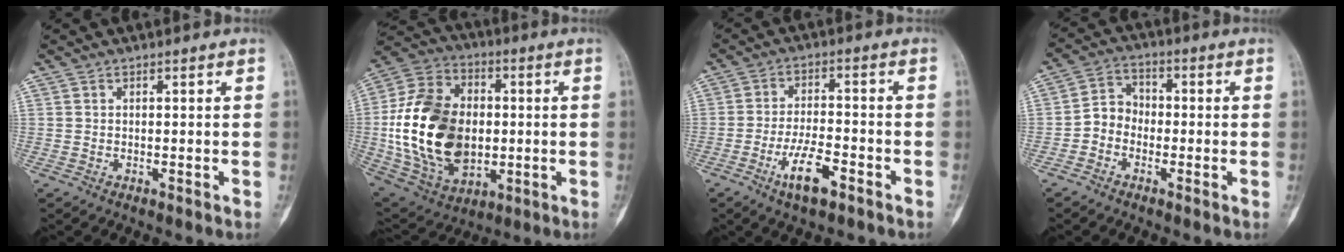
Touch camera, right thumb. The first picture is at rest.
{"total": 24.6, "force": [-0.8, 17.0, 17.8], "torque": [-0.325, 0.005, 0.000]}
{"total": 7.9, "force": [-4.2, 2.7, 6.2], "torque": [-0.115, 0.020, -0.070]}
{"total": 5.2, "force": [-1.8, 4.4, 2.2], "torque": [-0.015, 0.025, -0.050]}